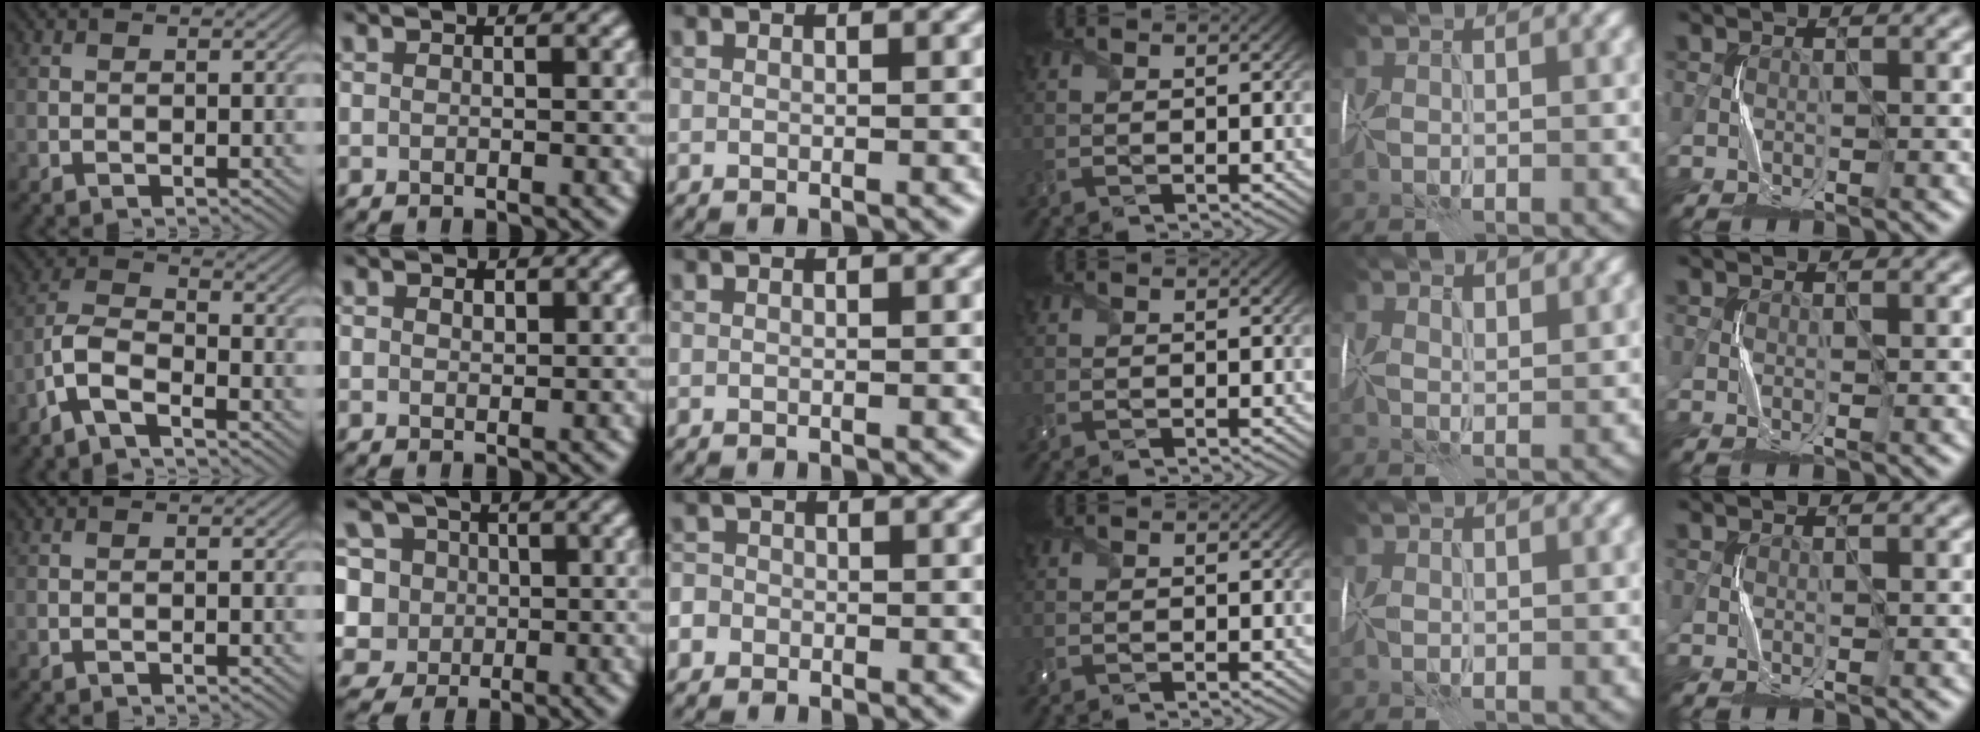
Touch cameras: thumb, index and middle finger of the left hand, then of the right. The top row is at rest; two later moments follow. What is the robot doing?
{"motion": "wrap", "object": "felt sheet"}